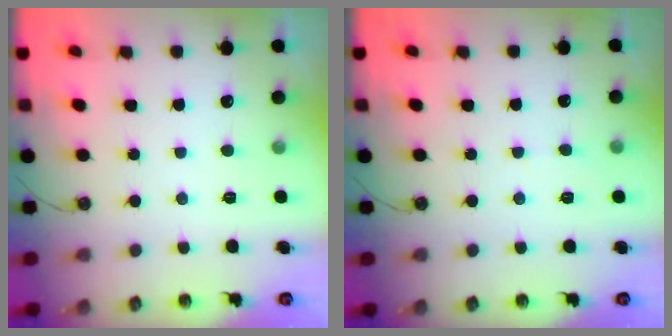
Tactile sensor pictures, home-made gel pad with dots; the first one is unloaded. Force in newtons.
{"total": 3.9, "press": 3.9, "slide": 0.5}